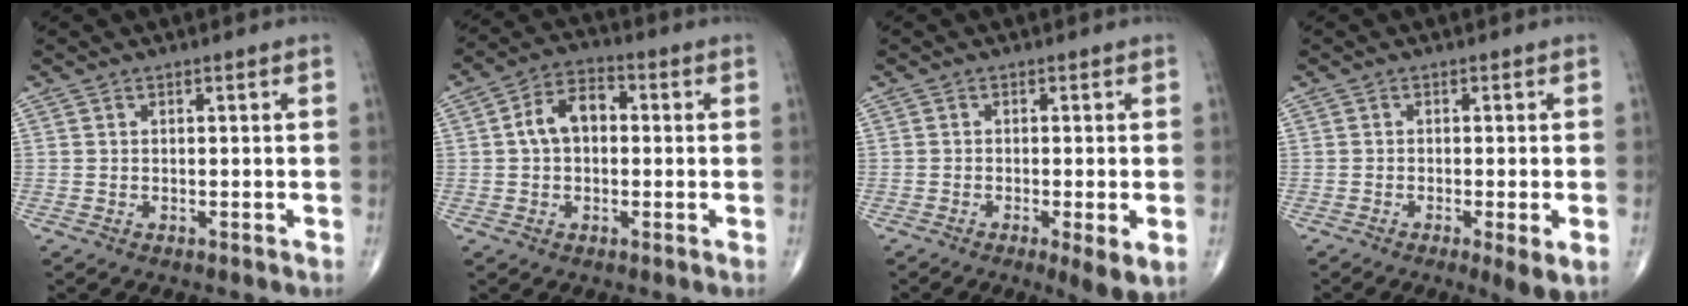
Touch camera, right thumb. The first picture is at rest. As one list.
[{"total": 7.7, "force": [0.6, 5.1, 5.7], "torque": [-0.092, 0.027, 0.002]}, {"total": 5.3, "force": [-1.6, 0.9, 5.0], "torque": [-0.085, -0.017, -0.027]}, {"total": 4.7, "force": [-1.5, 0.7, 4.4], "torque": [-0.074, -0.015, -0.025]}]